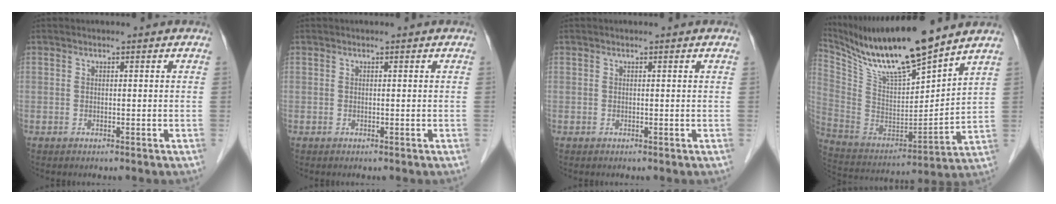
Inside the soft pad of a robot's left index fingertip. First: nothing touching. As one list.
[{"total": 0.0}, {"total": 0.0}, {"total": 18.5, "force": [15.3, 1.5, 10.4], "torque": [-0.198, -0.009, 0.289]}]